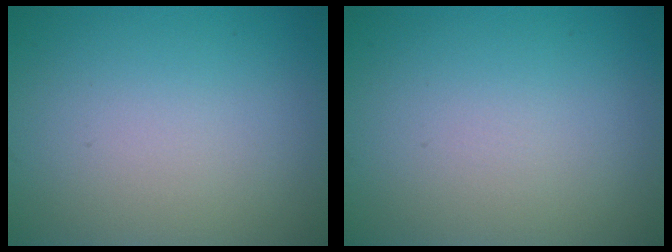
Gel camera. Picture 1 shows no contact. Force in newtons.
{"total": 0.0}